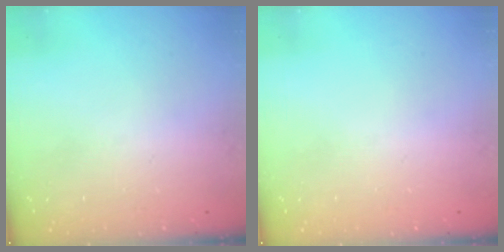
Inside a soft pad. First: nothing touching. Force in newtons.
{"total": 0.0}